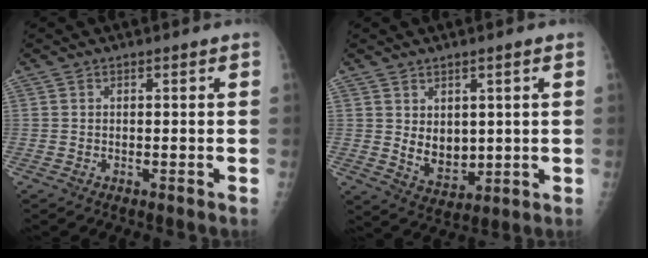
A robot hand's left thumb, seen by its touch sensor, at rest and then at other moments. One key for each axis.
{"total": 6.9, "fx": 1.1, "fy": 4.8, "fz": 4.9, "tx": -0.052, "ty": -0.021, "tz": 0.037}